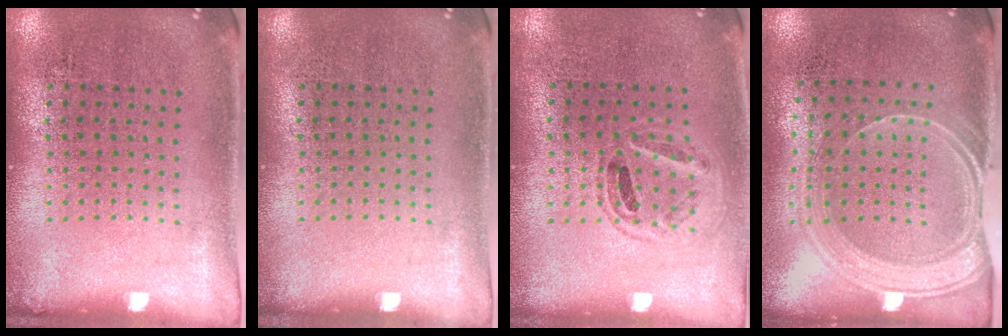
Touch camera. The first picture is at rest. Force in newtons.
{"total": 0.0}
{"total": 0.9, "press": 0.8, "slide": 0.3}
{"total": 1.7, "press": 1.4, "slide": 1.0}